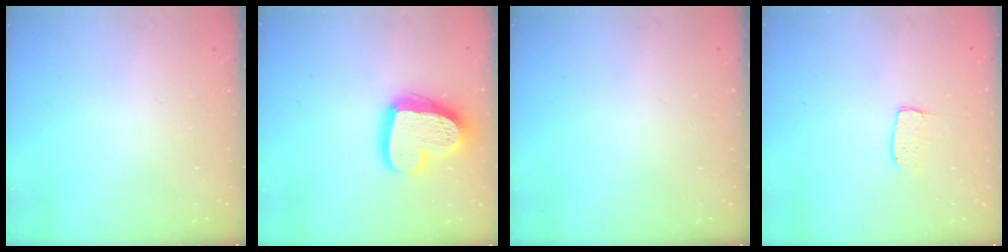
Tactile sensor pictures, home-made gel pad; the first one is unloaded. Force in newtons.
{"total": 18.8, "press": 18.7, "slide": 1.9}
{"total": 0.0}
{"total": 3.7, "press": 3.7, "slide": 0.3}